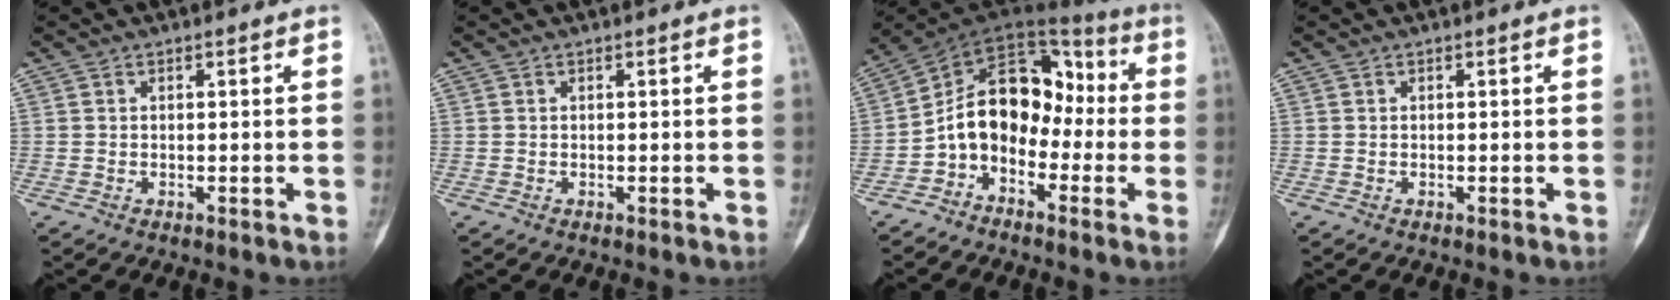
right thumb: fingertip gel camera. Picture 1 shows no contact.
{"total": 0.0}
{"total": 14.7, "force": [-2.9, 10.7, 9.6], "torque": [-0.119, 0.076, -0.064]}
{"total": 0.0}